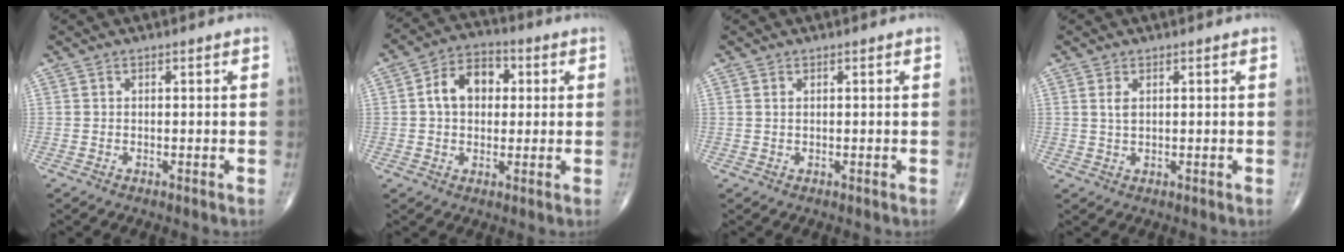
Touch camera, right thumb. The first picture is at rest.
{"total": 9.4, "force": [1.4, 6.7, 6.5], "torque": [-0.089, 0.020, 0.017]}
{"total": 0.7, "force": [0.3, 0.3, 0.5], "torque": [-0.012, 0.004, 0.007]}
{"total": 2.2, "force": [0.8, 1.1, 1.7], "torque": [-0.033, 0.000, 0.019]}